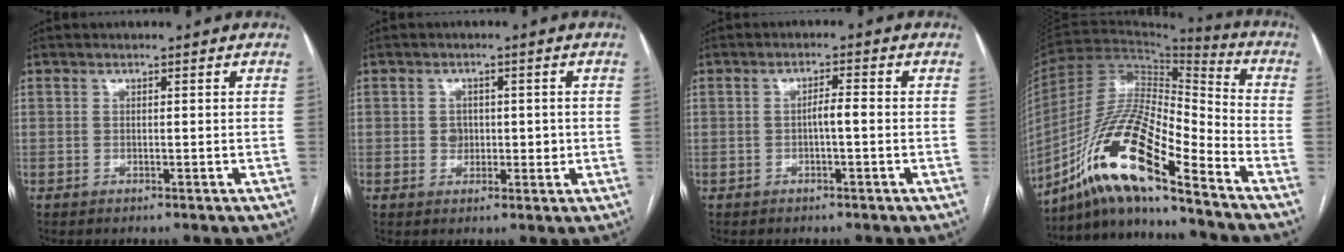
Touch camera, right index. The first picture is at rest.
{"total": 3.0, "force": [0.2, 2.5, 1.6], "torque": [-0.014, 0.007, 0.008]}
{"total": 2.3, "force": [-0.5, 0.3, 2.3], "torque": [-0.037, 0.004, -0.009]}
{"total": 17.3, "force": [-11.7, 2.2, 12.6], "torque": [-0.240, 0.002, -0.213]}